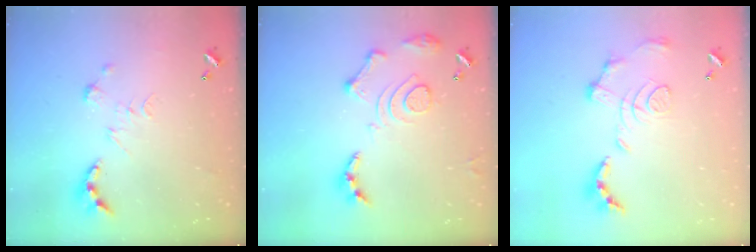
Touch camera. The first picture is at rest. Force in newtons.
{"total": 14.6, "press": 14.5, "slide": 1.6}
{"total": 1.5, "press": 0.8, "slide": 1.3}